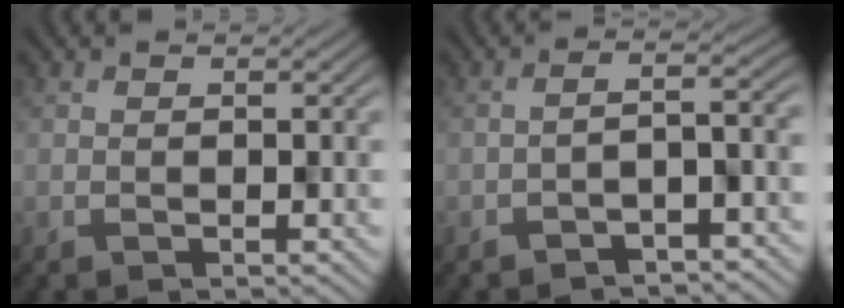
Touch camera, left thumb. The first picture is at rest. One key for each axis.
{"total": 3.6, "fx": -3.2, "fy": 0.8, "fz": 1.5, "tx": -0.009, "ty": 0.007, "tz": -0.054}